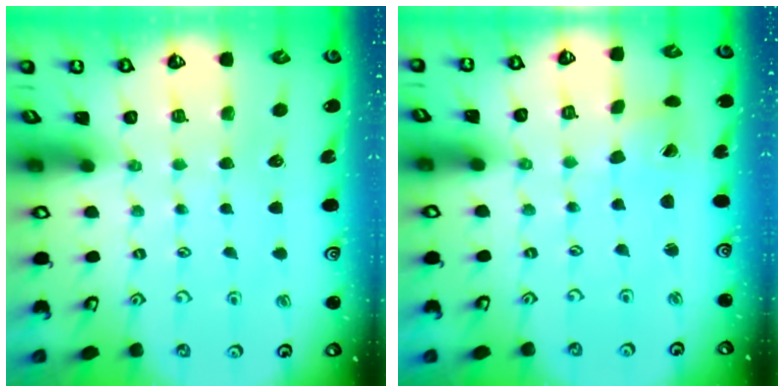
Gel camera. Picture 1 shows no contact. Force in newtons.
{"total": 1.6, "press": 1.5, "slide": 0.3}